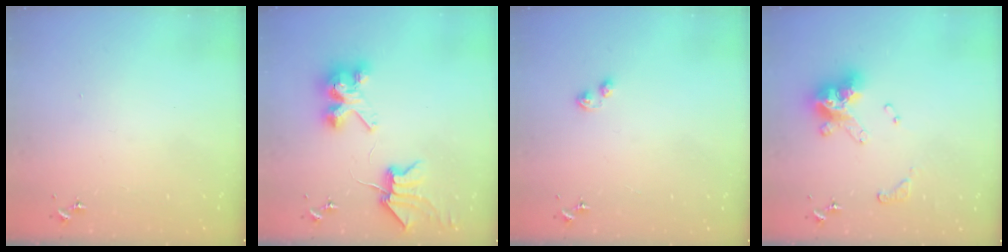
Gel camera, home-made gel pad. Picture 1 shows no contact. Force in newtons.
{"total": 8.7, "press": 8.6, "slide": 1.2}
{"total": 2.9, "press": 2.8, "slide": 0.7}
{"total": 14.3, "press": 14.2, "slide": 1.4}